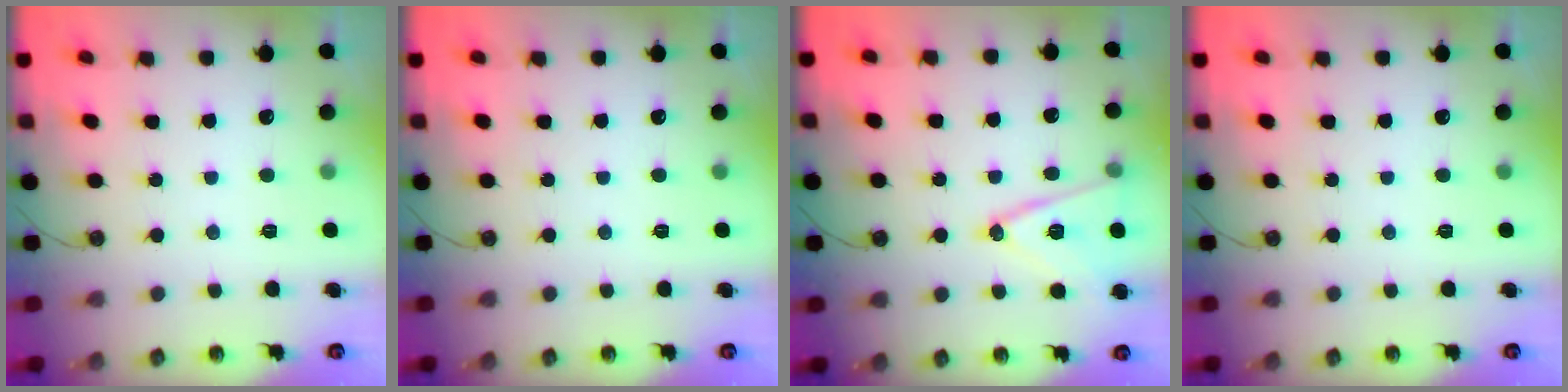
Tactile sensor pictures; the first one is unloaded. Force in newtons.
{"total": 0.0}
{"total": 14.1, "press": 13.7, "slide": 3.3}
{"total": 0.0}